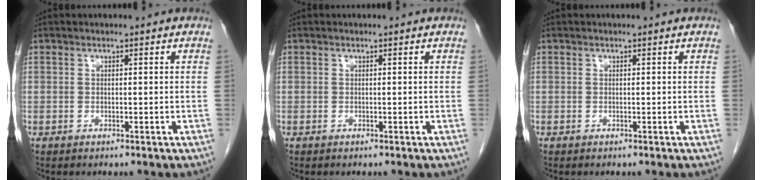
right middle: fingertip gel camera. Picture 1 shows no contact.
{"total": 0.0}
{"total": 0.0}